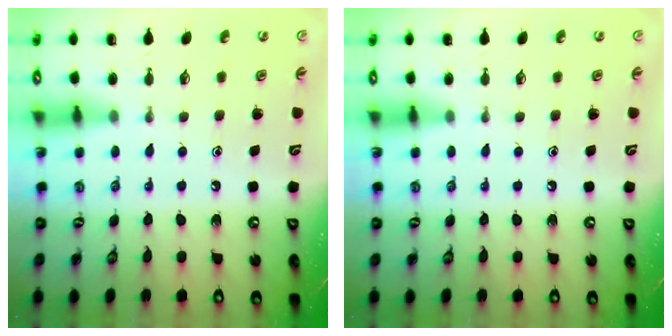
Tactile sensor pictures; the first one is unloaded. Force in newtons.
{"total": 0.0}